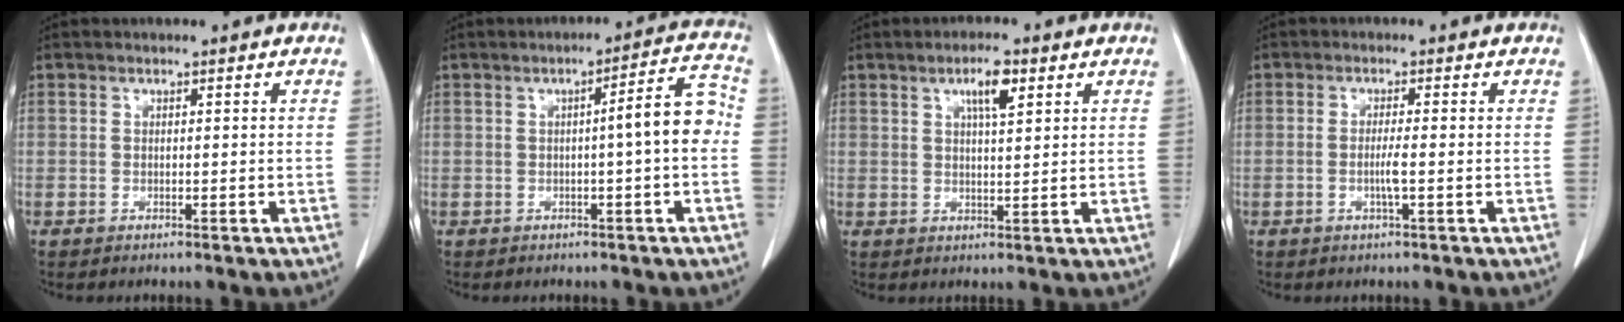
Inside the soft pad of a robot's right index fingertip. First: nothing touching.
{"total": 6.3, "force": [-0.6, 0.2, 6.2], "torque": [-0.082, 0.016, -0.010]}
{"total": 4.5, "force": [2.2, 0.8, 3.8], "torque": [-0.068, 0.001, 0.038]}
{"total": 2.4, "force": [-0.6, -0.2, 2.3], "torque": [-0.046, -0.002, -0.012]}